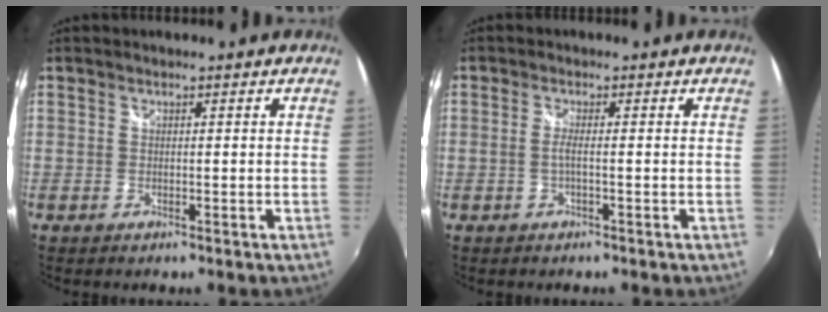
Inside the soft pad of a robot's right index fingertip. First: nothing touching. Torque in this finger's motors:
{"motor_torque": [-0.03, 0.14, 0.00, 0.00]}